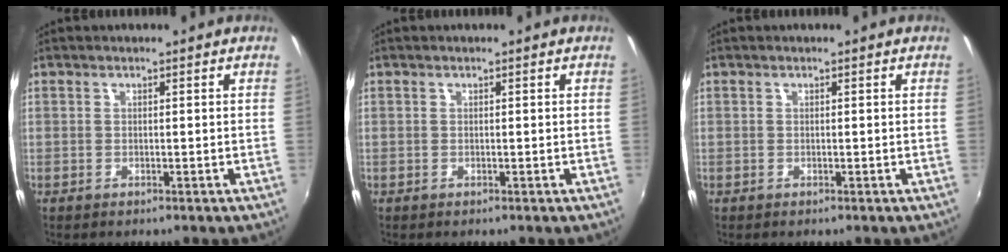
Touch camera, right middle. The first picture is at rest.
{"total": 0.0}
{"total": 0.0}